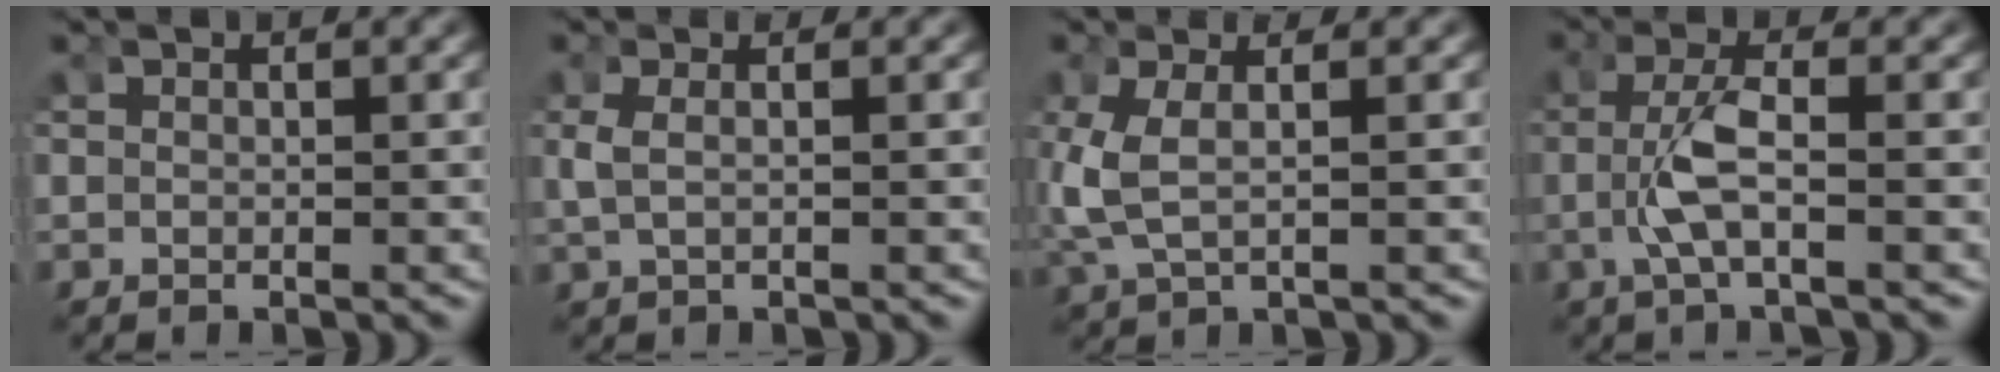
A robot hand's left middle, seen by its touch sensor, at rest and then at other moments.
{"total": 1.9, "force": [0.1, 0.8, 1.7], "torque": [-0.050, -0.003, 0.011]}
{"total": 3.7, "force": [-0.2, 1.9, 3.1], "torque": [-0.096, -0.014, 0.012]}
{"total": 3.4, "force": [-0.9, 0.3, 3.2], "torque": [-0.075, -0.003, -0.011]}